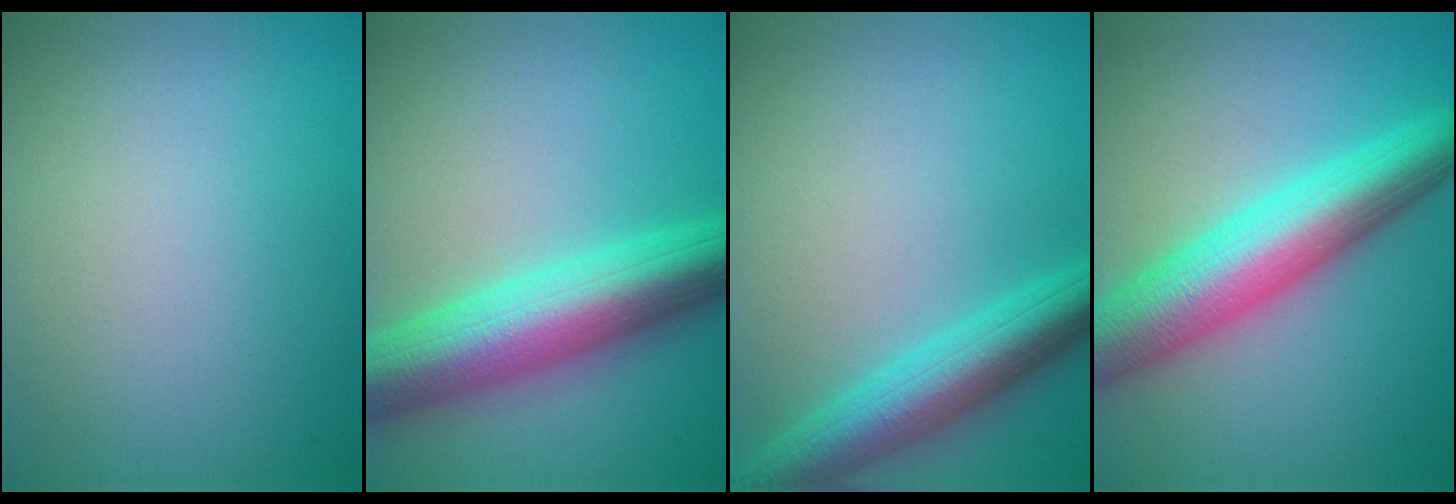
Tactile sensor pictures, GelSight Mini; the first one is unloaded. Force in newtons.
{"total": 10.2, "press": 10.2, "slide": 0.3}
{"total": 6.6, "press": 6.6, "slide": 0.2}
{"total": 9.6, "press": 9.6, "slide": 0.3}